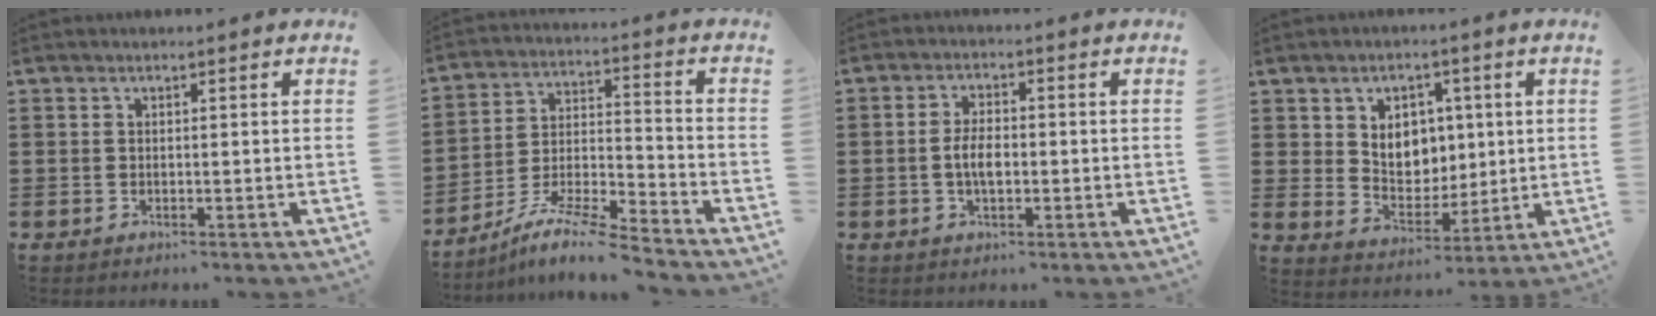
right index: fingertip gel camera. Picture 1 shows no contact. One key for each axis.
{"total": 8.6, "fx": -7.8, "fy": 0.0, "fz": 3.5, "tx": -0.073, "ty": 0.001, "tz": -0.156}
{"total": 4.2, "fx": -0.6, "fy": 1.8, "fz": 3.7, "tx": -0.083, "ty": -0.002, "tz": -0.015}
{"total": 6.1, "fx": 1.9, "fy": 5.3, "fz": 2.4, "tx": -0.047, "ty": 0.002, "tz": 0.029}